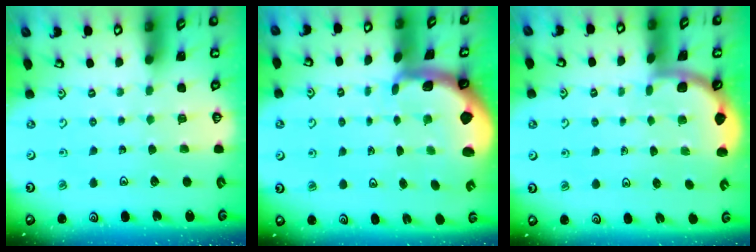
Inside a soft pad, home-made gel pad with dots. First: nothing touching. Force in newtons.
{"total": 1.7, "press": 1.7, "slide": 0.4}
{"total": 1.8, "press": 1.8, "slide": 0.0}